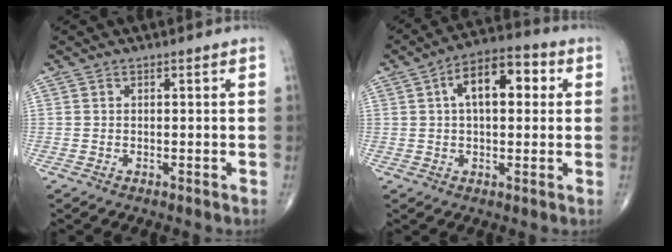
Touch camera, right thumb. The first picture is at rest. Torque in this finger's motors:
{"motor_torque": [0.88, 3.36, 1.21, 0.36, 0.11]}